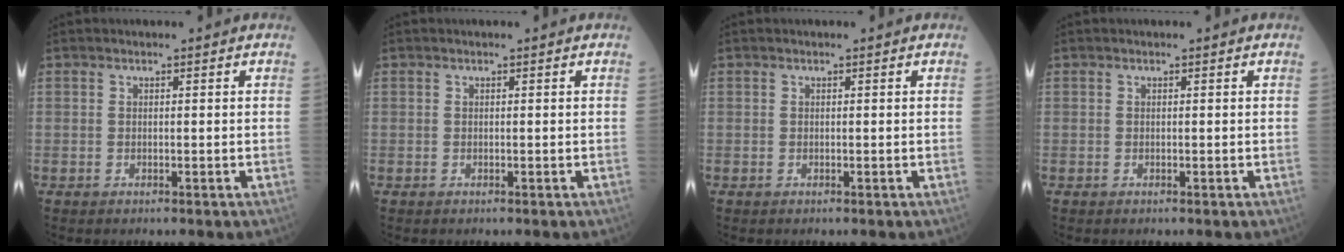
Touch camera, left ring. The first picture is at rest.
{"total": 0.0}
{"total": 0.0}
{"total": 0.0}